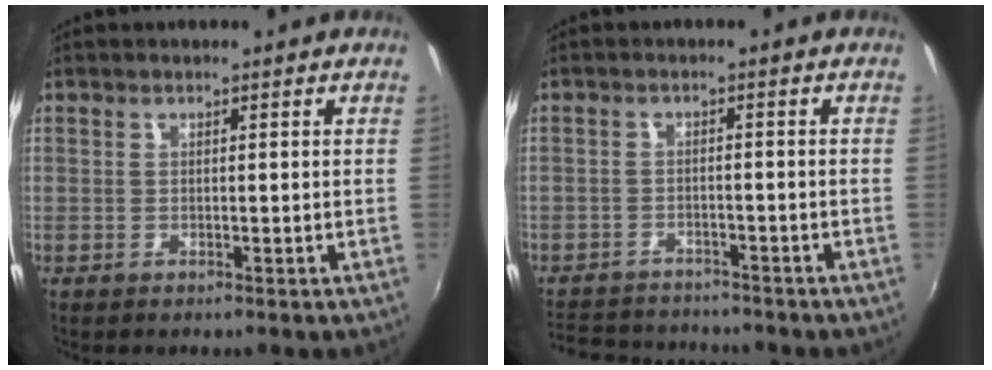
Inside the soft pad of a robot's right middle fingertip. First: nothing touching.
{"total": 10.3, "force": [-9.2, 3.6, 2.8], "torque": [-0.083, 0.006, -0.144]}